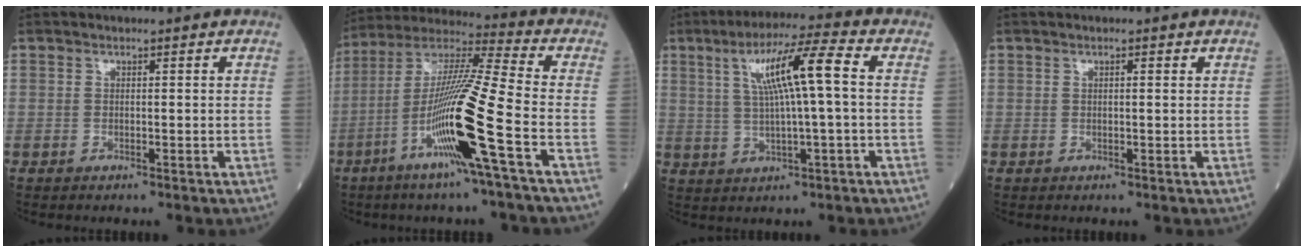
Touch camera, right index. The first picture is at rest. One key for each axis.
{"total": 16.4, "fx": -5.9, "fy": -1.4, "fz": 15.2, "tx": -0.297, "ty": -0.011, "tz": -0.118}
{"total": 10.2, "fx": 2.1, "fy": 0.1, "fz": 10.0, "tx": -0.179, "ty": 0.017, "tz": 0.038}
{"total": 0.7, "fx": 0.4, "fy": 0.1, "fz": 0.6, "tx": -0.013, "ty": 0.001, "tz": 0.005}